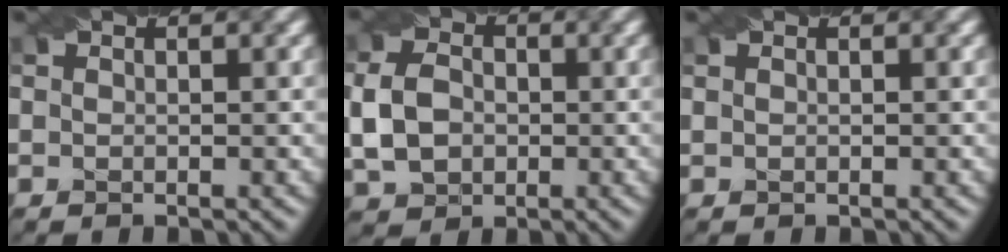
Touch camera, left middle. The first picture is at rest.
{"total": 4.7, "force": [-0.7, 3.7, 2.8], "torque": [-0.067, 0.004, -0.018]}
{"total": 0.0}